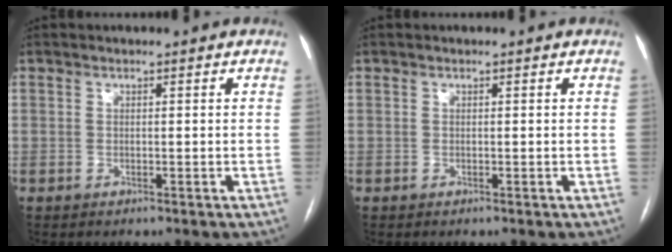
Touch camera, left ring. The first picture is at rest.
{"total": 0.0}